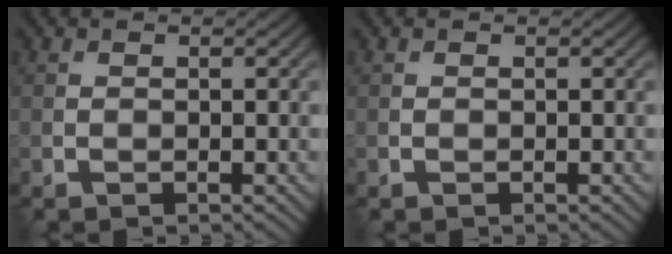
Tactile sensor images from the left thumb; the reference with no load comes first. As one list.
[{"total": 0.0}]